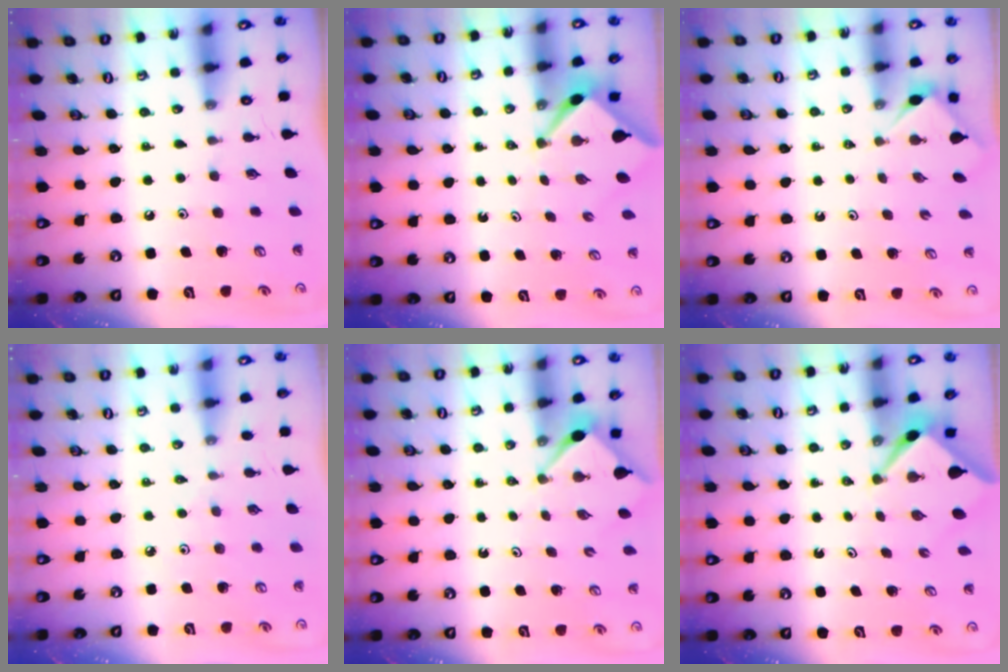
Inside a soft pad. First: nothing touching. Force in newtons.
{"total": 2.4, "press": 2.4, "slide": 0.3}
{"total": 2.5, "press": 2.4, "slide": 0.5}
{"total": 1.9, "press": 1.8, "slide": 0.5}
{"total": 2.8, "press": 2.7, "slide": 0.3}
{"total": 2.4, "press": 2.4, "slide": 0.3}